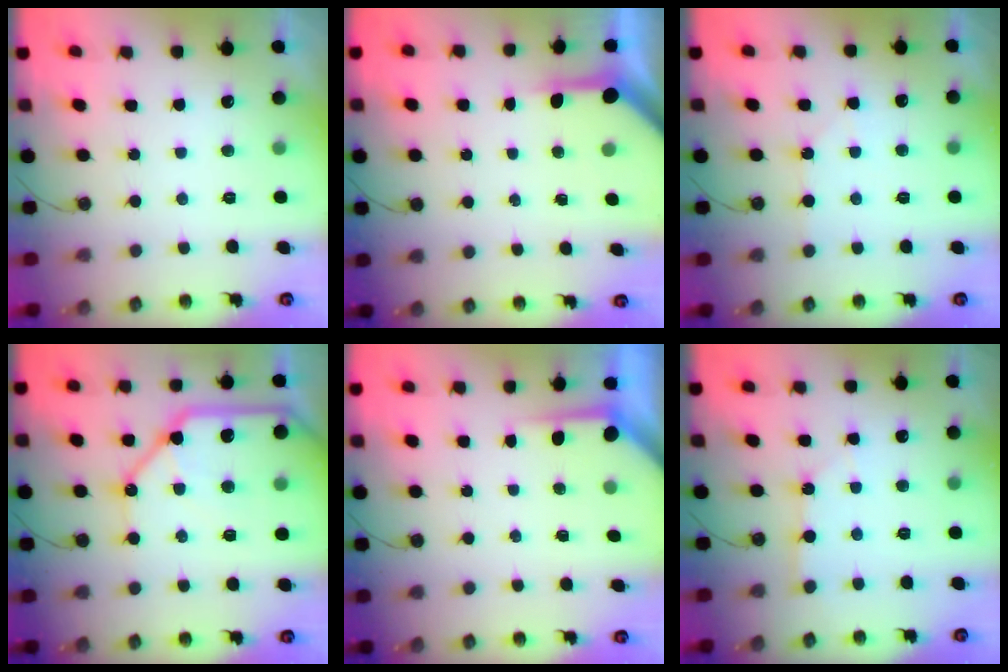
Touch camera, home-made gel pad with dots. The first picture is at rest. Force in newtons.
{"total": 4.0, "press": 3.9, "slide": 0.5}
{"total": 5.6, "press": 5.5, "slide": 0.8}
{"total": 21.1, "press": 20.9, "slide": 2.9}
{"total": 3.5, "press": 3.5, "slide": 0.3}
{"total": 2.1, "press": 2.1, "slide": 0.3}